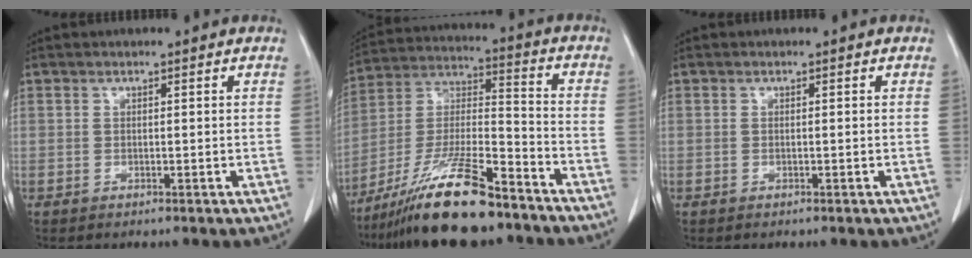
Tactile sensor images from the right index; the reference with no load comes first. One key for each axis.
{"total": 17.5, "fx": -13.2, "fy": 2.4, "fz": 11.2, "tx": -0.237, "ty": -0.019, "tz": -0.239}
{"total": 0.0}